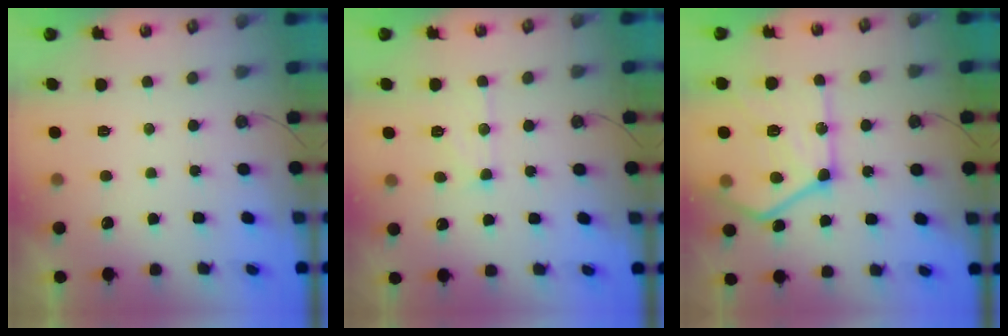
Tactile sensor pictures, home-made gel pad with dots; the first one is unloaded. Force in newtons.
{"total": 9.7, "press": 9.7, "slide": 0.8}
{"total": 25.8, "press": 25.7, "slide": 2.6}